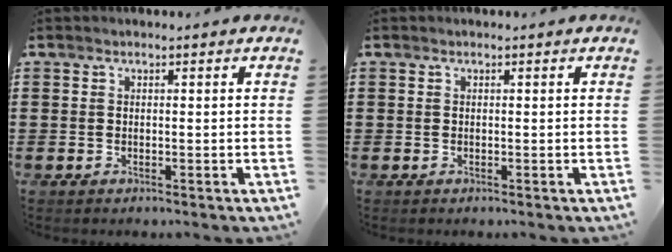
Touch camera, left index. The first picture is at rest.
{"total": 0.0}